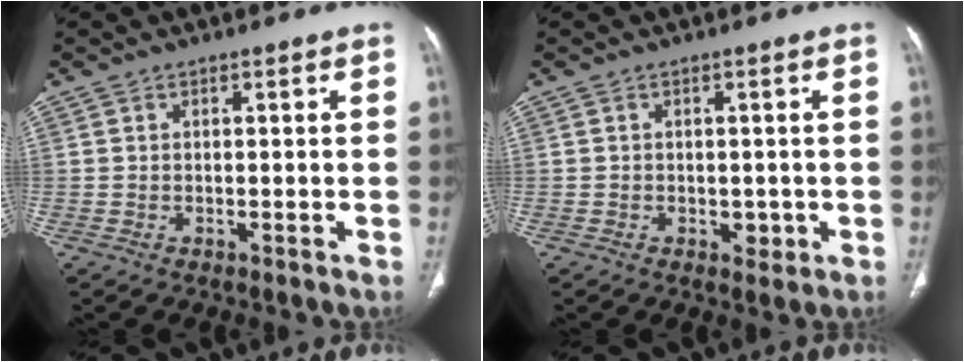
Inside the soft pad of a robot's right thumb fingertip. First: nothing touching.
{"total": 2.1, "force": [-0.5, 1.6, 1.3], "torque": [-0.007, 0.000, -0.002]}